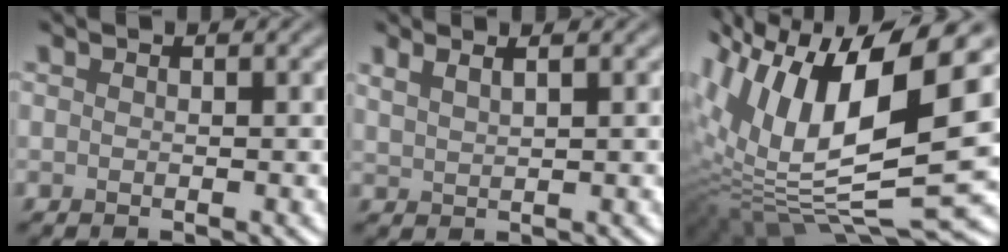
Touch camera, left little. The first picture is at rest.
{"total": 2.0, "force": [1.4, 0.6, 1.2], "torque": [-0.014, 0.003, 0.021]}
{"total": 15.6, "force": [3.7, 6.6, 13.7], "torque": [-0.278, 0.005, 0.058]}